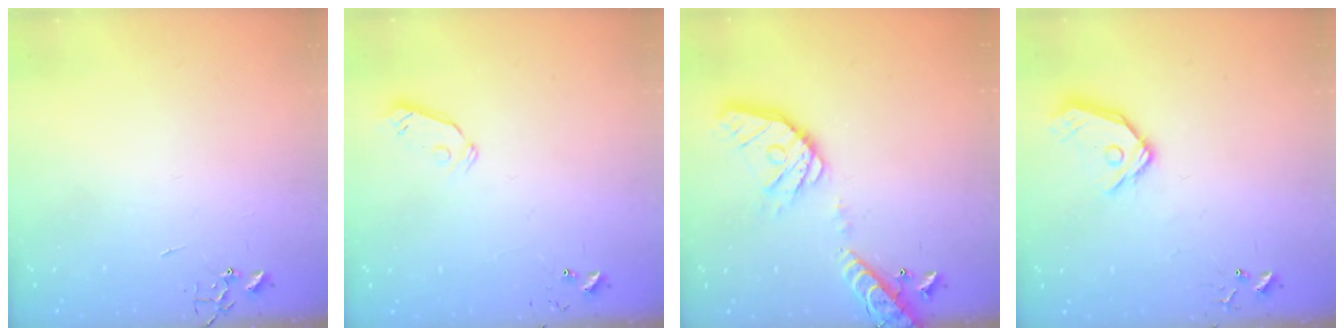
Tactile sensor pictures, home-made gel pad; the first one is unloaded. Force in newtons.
{"total": 5.4, "press": 5.3, "slide": 0.9}
{"total": 19.5, "press": 19.2, "slide": 3.3}
{"total": 12.7, "press": 12.5, "slide": 2.0}